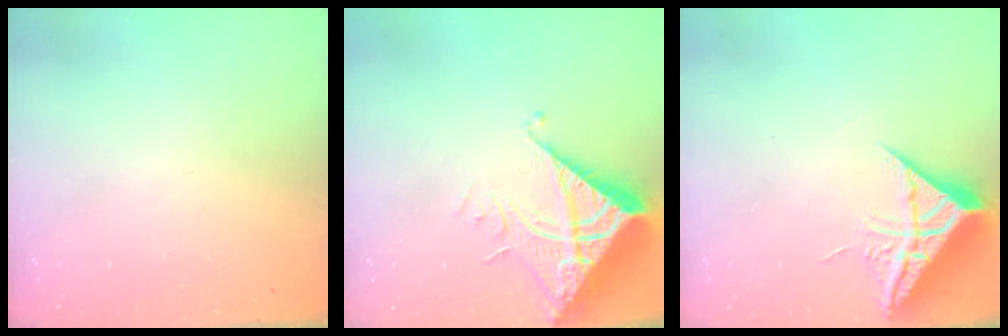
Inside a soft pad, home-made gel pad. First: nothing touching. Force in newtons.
{"total": 11.5, "press": 11.5, "slide": 1.2}
{"total": 9.7, "press": 9.6, "slide": 0.8}